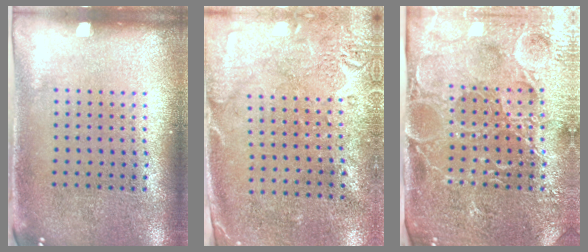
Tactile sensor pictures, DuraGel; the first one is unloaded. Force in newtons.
{"total": 2.8, "press": 2.2, "slide": 1.7}
{"total": 4.8, "press": 4.5, "slide": 1.7}